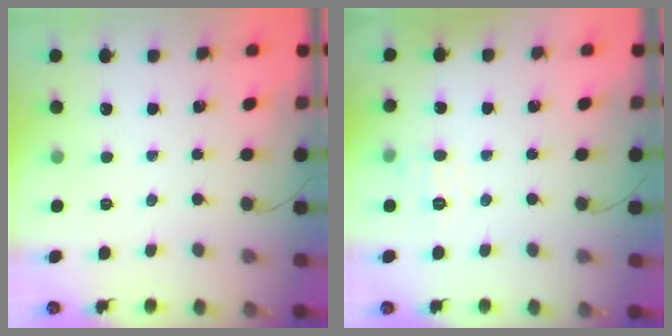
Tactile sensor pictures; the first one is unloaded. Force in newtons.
{"total": 5.9, "press": 5.7, "slide": 1.5}